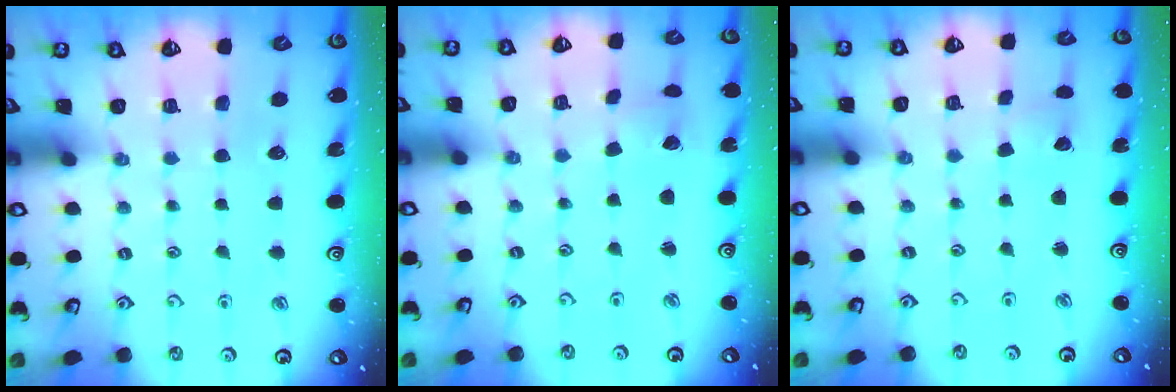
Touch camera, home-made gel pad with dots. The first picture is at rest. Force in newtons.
{"total": 1.9, "press": 1.9, "slide": 0.1}
{"total": 1.8, "press": 1.8, "slide": 0.1}